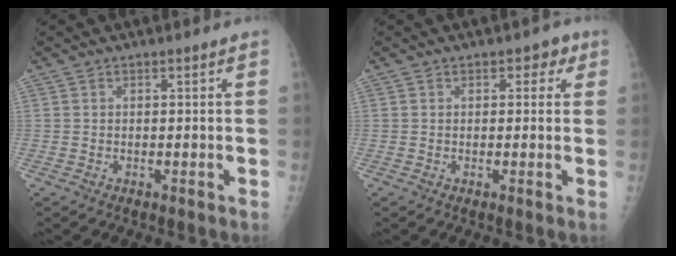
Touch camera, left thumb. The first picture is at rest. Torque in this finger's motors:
{"motor_torque": [-0.16, -0.04, -0.12, -0.08, 0.04]}